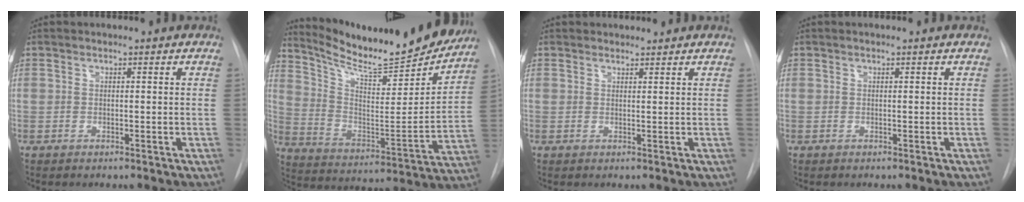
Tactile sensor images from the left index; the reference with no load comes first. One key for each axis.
{"total": 22.2, "fx": 20.2, "fy": 2.3, "fz": 8.9, "tx": -0.149, "ty": -0.064, "tz": 0.300}
{"total": 0.8, "fx": 0.7, "fy": 0.4, "fz": -0.3, "tx": 0.003, "ty": 0.001, "tz": 0.010}
{"total": 0.0}